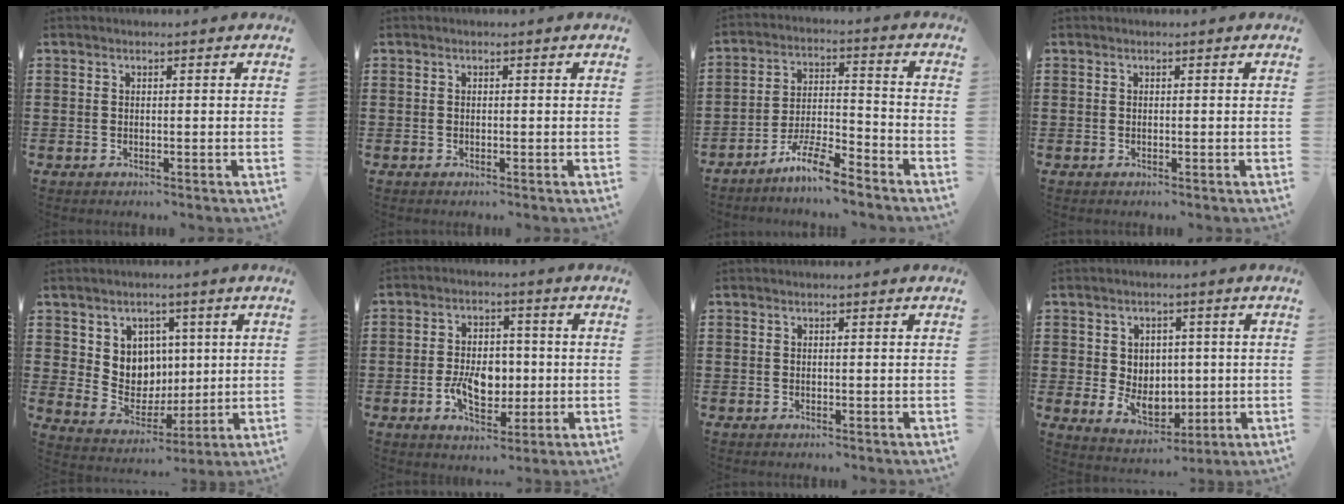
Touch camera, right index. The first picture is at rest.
{"total": 0.0}
{"total": 7.8, "force": [-6.6, 0.8, 4.0], "torque": [-0.083, 0.006, -0.126]}
{"total": 0.0}
{"total": 6.9, "force": [2.8, 6.2, 1.1], "torque": [-0.044, -0.013, 0.053]}
{"total": 7.4, "force": [-1.4, 4.7, 5.6], "torque": [-0.105, -0.001, -0.033]}
{"total": 0.0}
{"total": 5.4, "force": [0.1, 4.8, 2.6], "torque": [-0.047, 0.009, 0.001]}